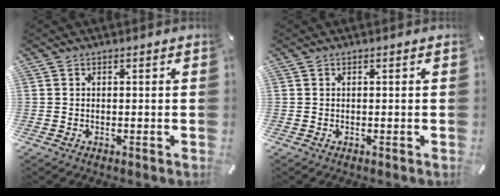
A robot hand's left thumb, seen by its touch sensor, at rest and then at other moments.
{"total": 0.0}